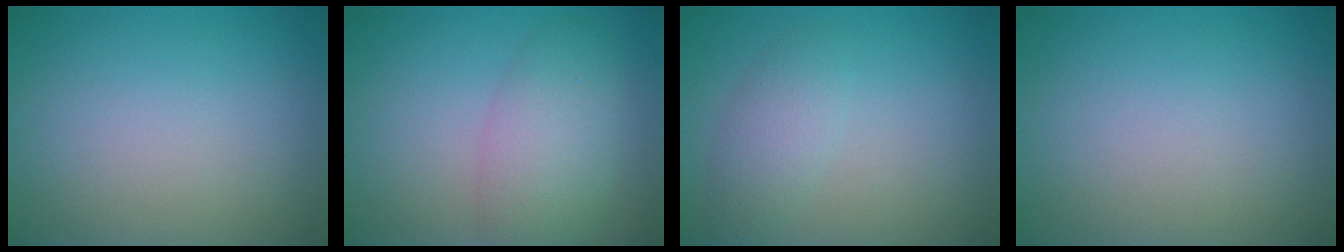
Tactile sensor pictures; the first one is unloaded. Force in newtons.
{"total": 4.5, "press": 4.5, "slide": 0.1}
{"total": 2.2, "press": 2.2, "slide": 0.1}
{"total": 0.0}